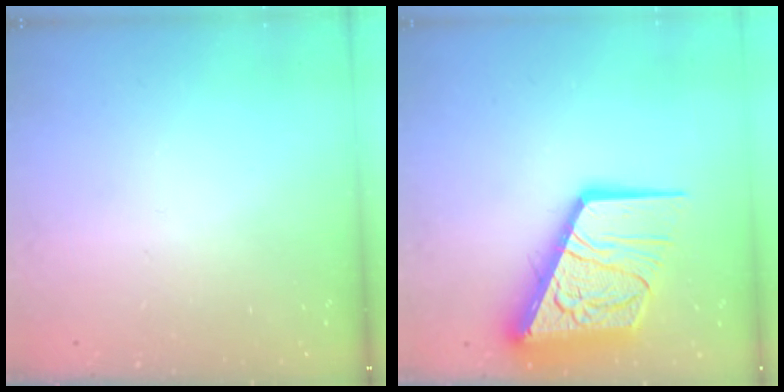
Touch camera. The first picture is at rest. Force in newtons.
{"total": 22.6, "press": 22.4, "slide": 2.3}